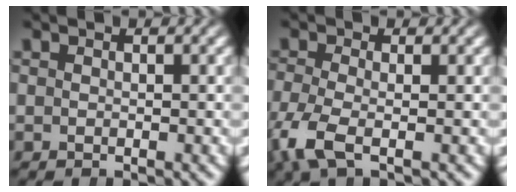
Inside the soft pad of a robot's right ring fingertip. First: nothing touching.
{"total": 3.7, "force": [-1.8, 1.6, 2.8], "torque": [-0.082, -0.024, -0.020]}